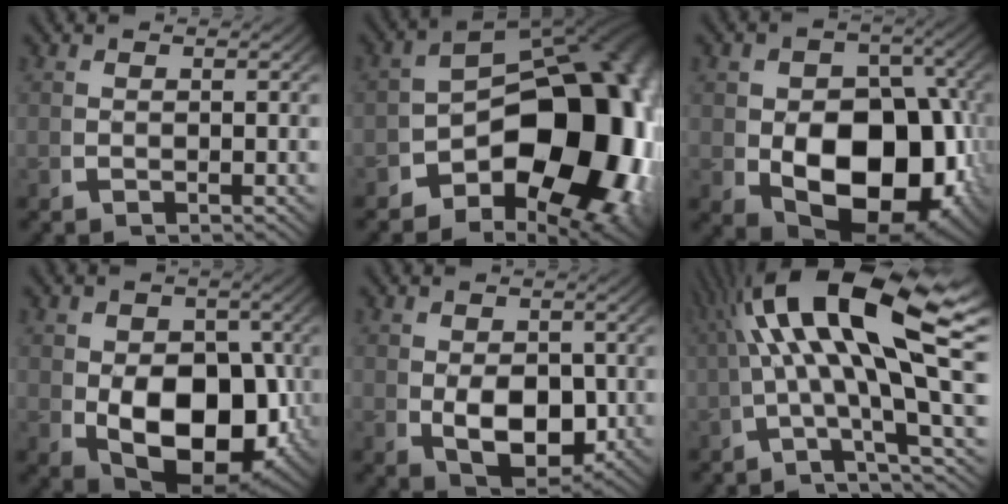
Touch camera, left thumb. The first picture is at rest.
{"total": 22.9, "force": [-2.6, 13.9, 18.1], "torque": [-0.243, -0.060, -0.024]}
{"total": 17.9, "force": [-1.5, 12.3, 12.9], "torque": [-0.227, -0.083, 0.016]}
{"total": 14.2, "force": [-1.0, 9.6, 10.5], "torque": [-0.195, -0.078, 0.021]}
{"total": 7.3, "force": [-0.2, 4.9, 5.4], "torque": [-0.118, -0.047, 0.020]}
{"total": 14.9, "force": [2.7, 6.5, 13.1], "torque": [-0.225, -0.009, 0.047]}